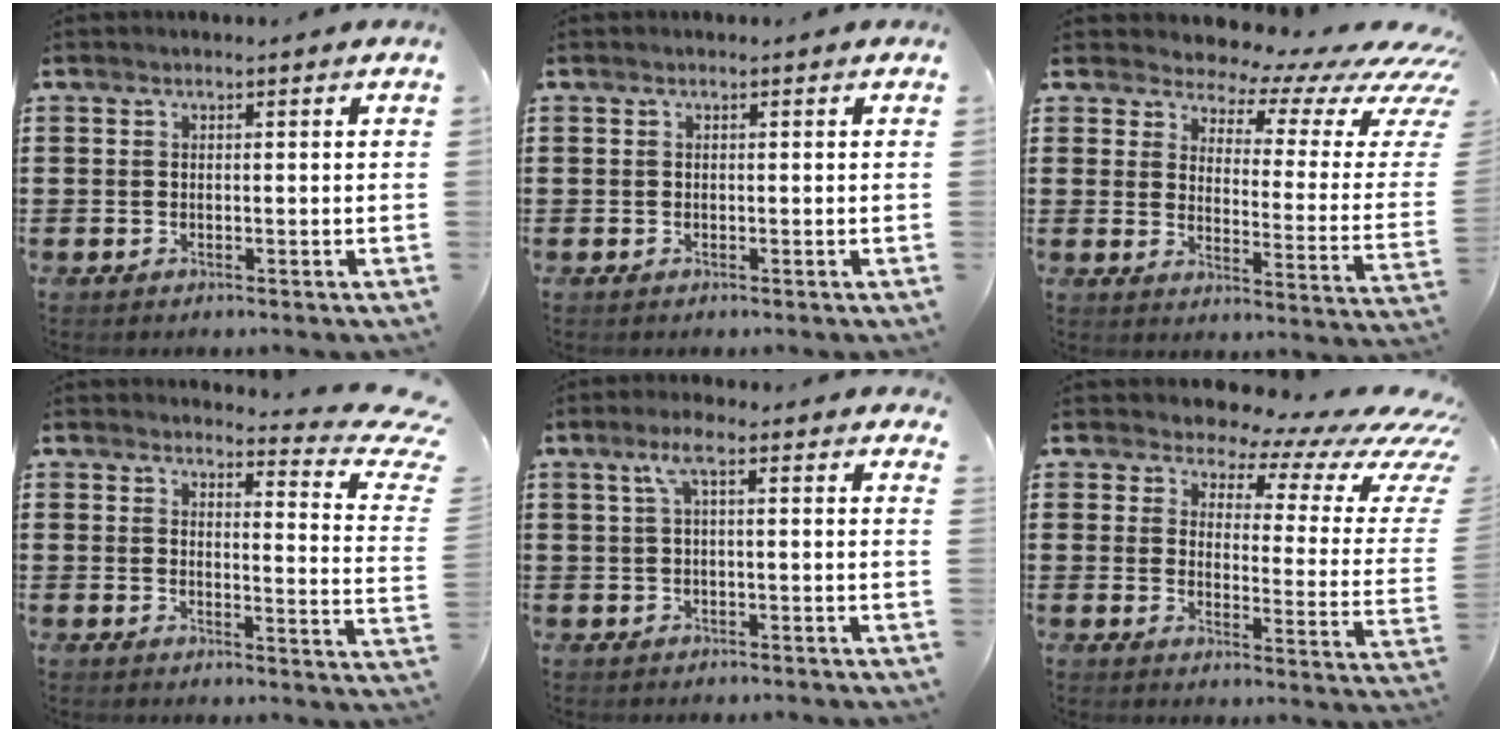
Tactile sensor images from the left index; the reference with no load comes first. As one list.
[{"total": 0.0}, {"total": 5.2, "force": [4.5, 2.1, 1.8], "torque": [-0.039, -0.049, 0.071]}, {"total": 4.9, "force": [4.0, 0.6, 2.6], "torque": [-0.039, -0.036, 0.063]}, {"total": 4.1, "force": [2.0, 0.9, 3.5], "torque": [-0.075, 0.004, 0.034]}, {"total": 7.2, "force": [6.1, 2.5, 3.1], "torque": [-0.060, -0.056, 0.100]}]